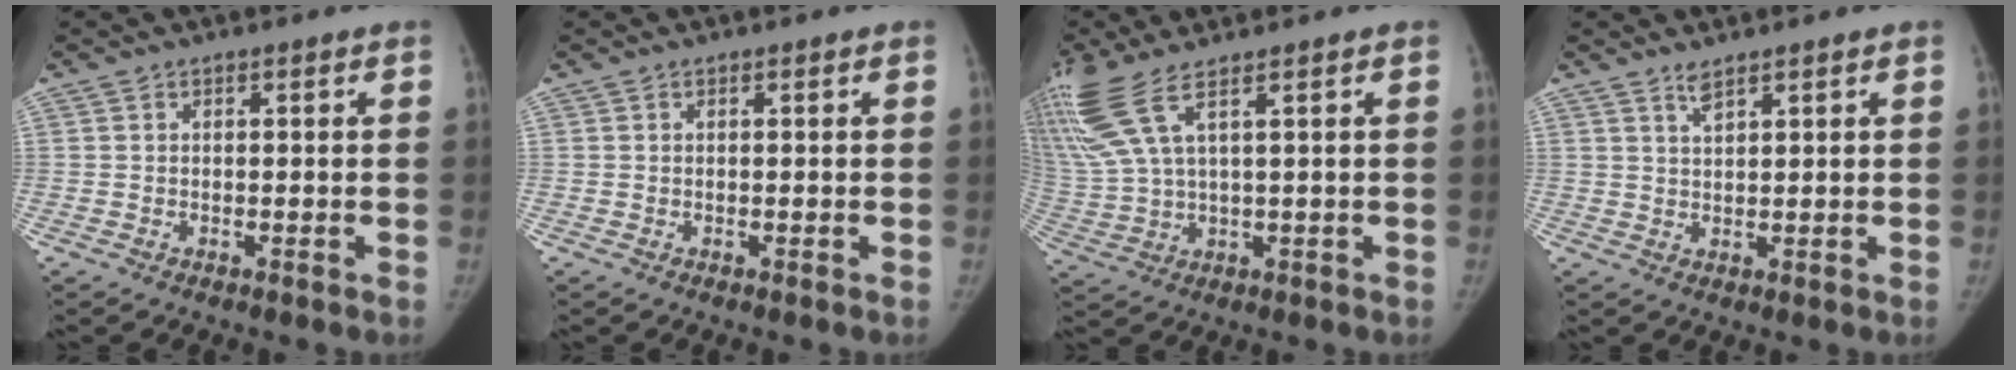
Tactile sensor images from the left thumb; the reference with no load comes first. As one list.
[{"total": 0.0}, {"total": 12.2, "force": [6.7, 3.4, 9.6], "torque": [-0.262, -0.012, 0.144]}, {"total": 1.6, "force": [1.4, 0.3, 0.7], "torque": [-0.009, -0.012, 0.030]}]